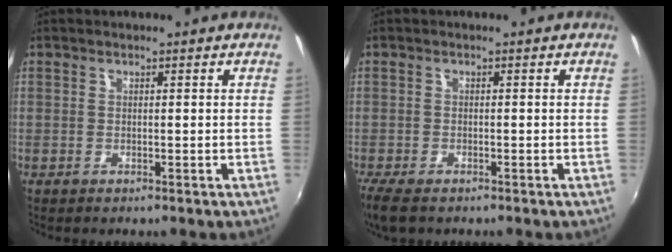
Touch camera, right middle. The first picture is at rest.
{"total": 4.7, "force": [-3.5, 1.4, 2.7], "torque": [-0.066, -0.023, -0.067]}